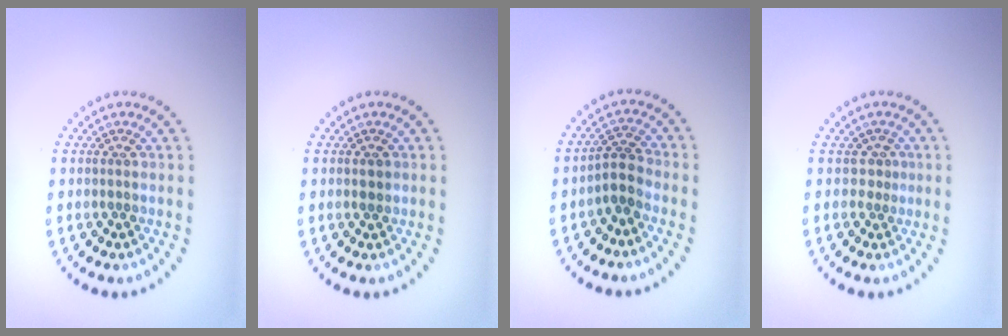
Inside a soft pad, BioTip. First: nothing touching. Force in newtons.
{"total": 0.7, "press": 0.7, "slide": 0.1}
{"total": 2.3, "press": 1.9, "slide": 1.4}
{"total": 0.9, "press": 0.3, "slide": 0.9}